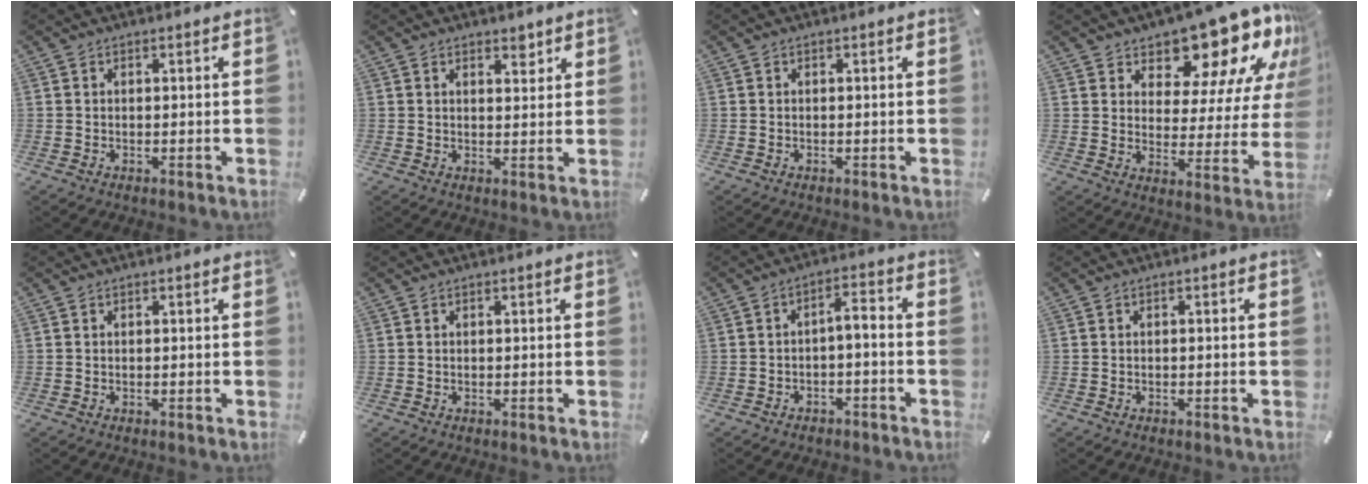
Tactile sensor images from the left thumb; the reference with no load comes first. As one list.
[{"total": 3.2, "force": [2.3, 1.9, 1.1], "torque": [0.005, -0.015, 0.034]}, {"total": 0.0}, {"total": 16.3, "force": [12.6, 7.4, 7.2], "torque": [-0.103, -0.106, 0.210]}, {"total": 0.0}, {"total": 0.0}, {"total": 4.0, "force": [-2.6, 1.8, 2.4], "torque": [-0.042, 0.018, -0.052]}, {"total": 0.7, "force": [-0.5, 0.2, 0.4], "torque": [-0.010, -0.003, -0.008]}]